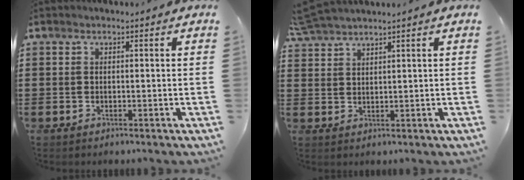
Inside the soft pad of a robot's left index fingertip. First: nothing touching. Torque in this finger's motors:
{"motor_torque": [1.08, -1.06, 0.64, 0.21]}